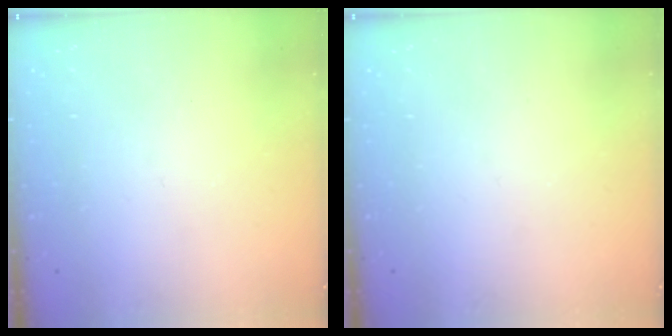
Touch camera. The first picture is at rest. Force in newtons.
{"total": 0.0}